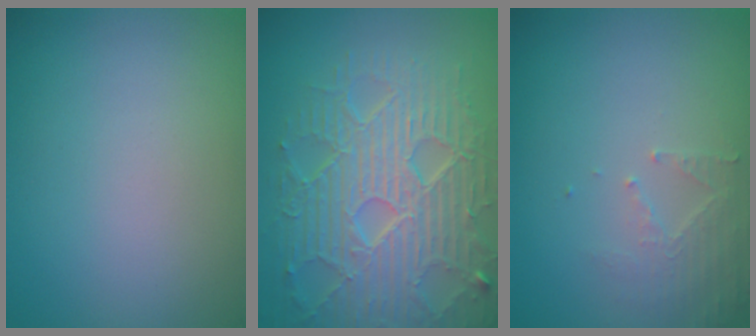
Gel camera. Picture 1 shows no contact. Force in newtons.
{"total": 9.0, "press": 6.3, "slide": 6.5}
{"total": 2.0, "press": 1.9, "slide": 0.3}